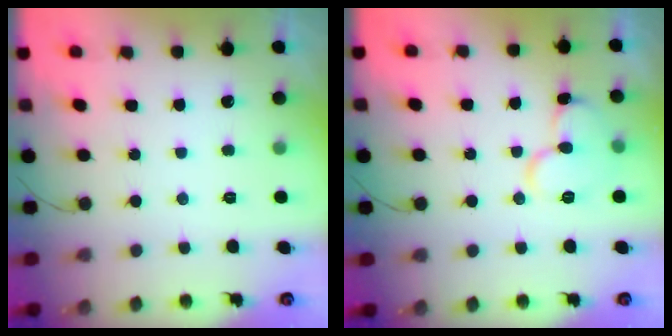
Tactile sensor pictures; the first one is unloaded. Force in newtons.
{"total": 11.4, "press": 11.3, "slide": 1.2}